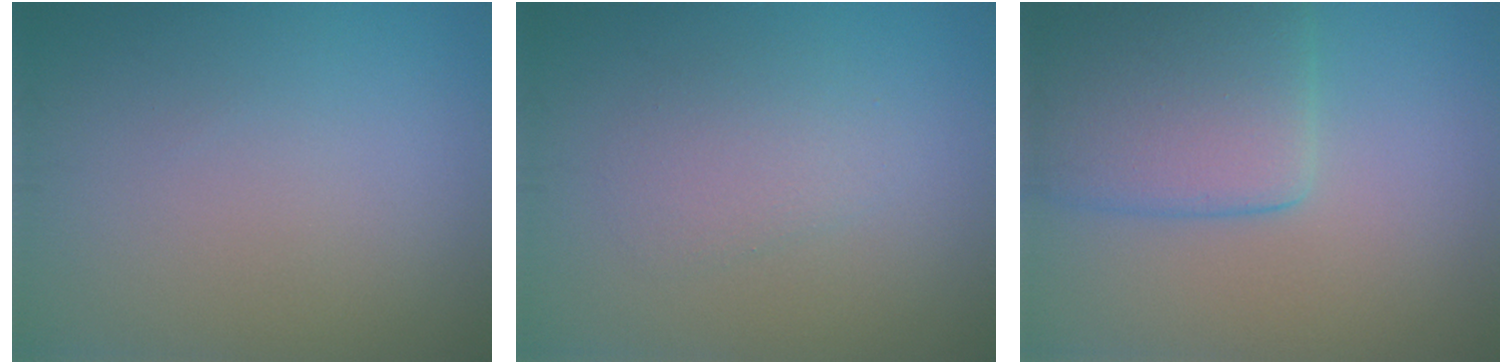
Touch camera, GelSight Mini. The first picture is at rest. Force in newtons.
{"total": 2.2, "press": 2.2, "slide": 0.1}
{"total": 6.7, "press": 6.7, "slide": 0.3}